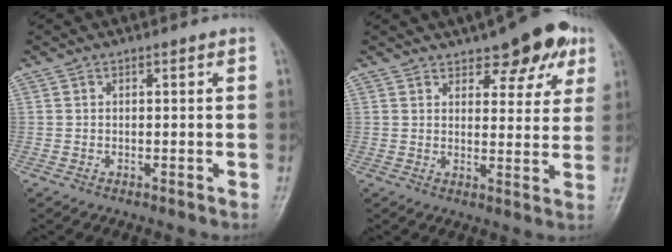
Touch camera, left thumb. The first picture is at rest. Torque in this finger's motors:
{"motor_torque": [0.25, 0.52, 0.05, -0.28, 0.08]}